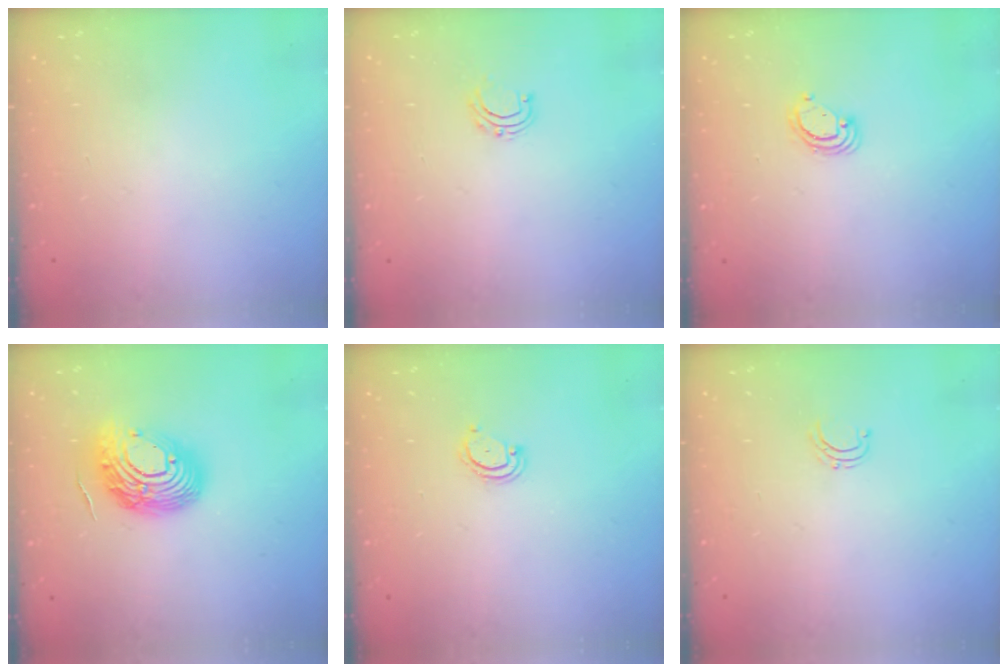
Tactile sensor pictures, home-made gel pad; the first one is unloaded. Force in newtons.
{"total": 5.9, "press": 5.9, "slide": 0.5}
{"total": 3.8, "press": 3.8, "slide": 0.1}
{"total": 16.5, "press": 16.4, "slide": 1.4}
{"total": 2.5, "press": 2.5, "slide": 0.2}
{"total": 3.8, "press": 3.8, "slide": 0.2}